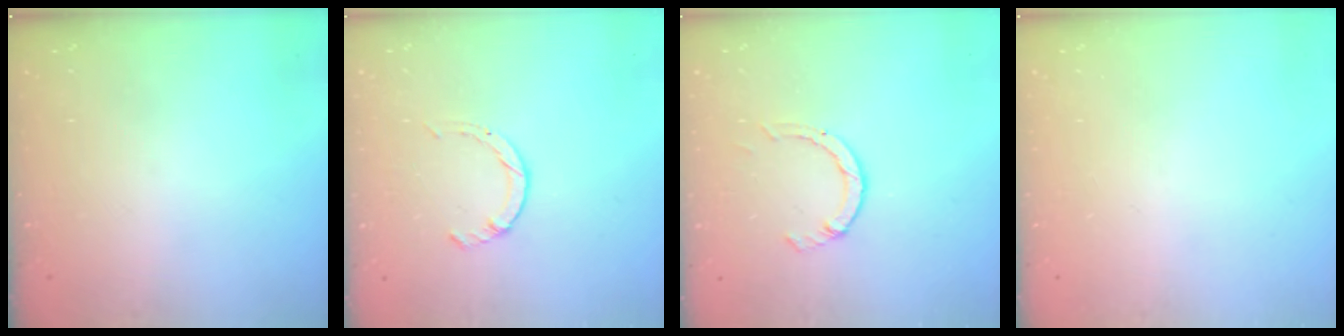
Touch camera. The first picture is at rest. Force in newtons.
{"total": 1.7, "press": 1.7, "slide": 0.2}
{"total": 2.3, "press": 2.3, "slide": 0.3}
{"total": 0.0}